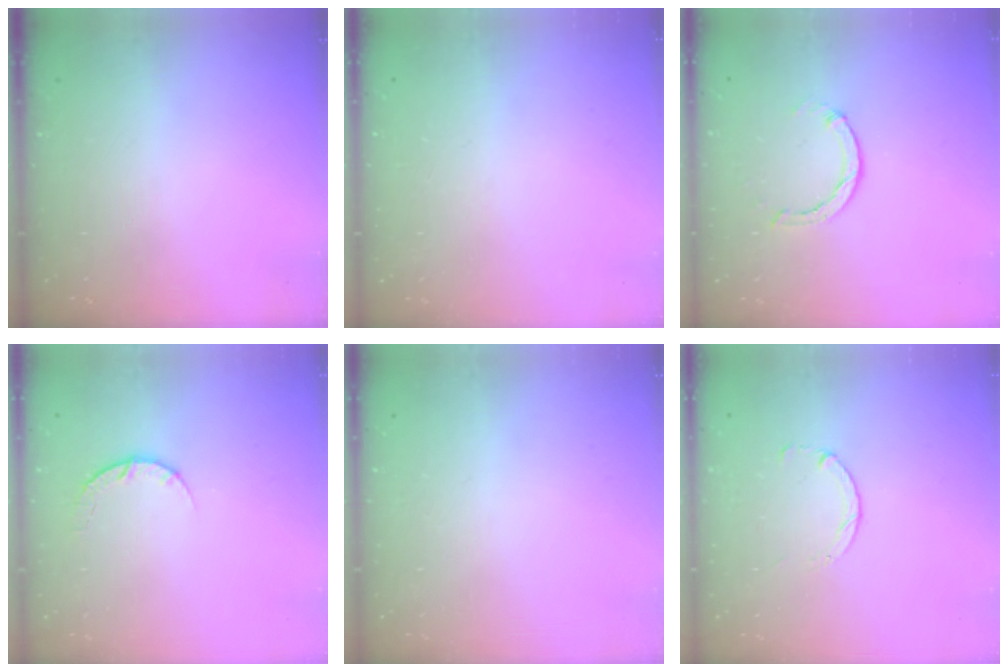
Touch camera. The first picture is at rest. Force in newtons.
{"total": 2.2, "press": 2.2, "slide": 0.1}
{"total": 1.3, "press": 1.2, "slide": 0.3}
{"total": 4.8, "press": 4.8, "slide": 0.6}
{"total": 2.6, "press": 2.6, "slide": 0.2}
{"total": 1.8, "press": 1.8, "slide": 0.2}